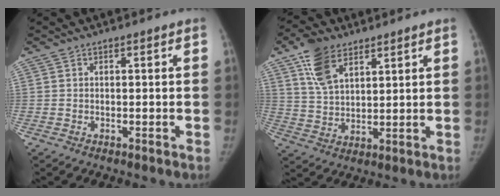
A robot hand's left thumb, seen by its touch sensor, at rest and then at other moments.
{"total": 9.6, "force": [5.7, 5.1, 5.7], "torque": [-0.096, -0.017, 0.115]}